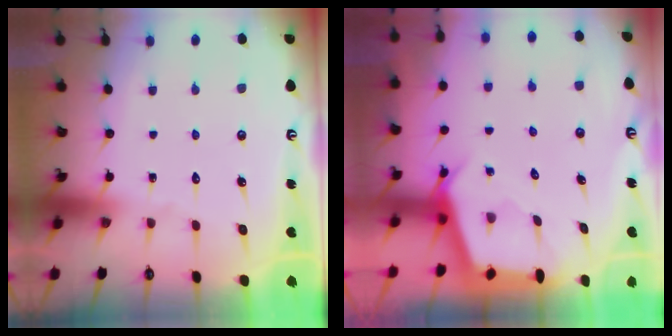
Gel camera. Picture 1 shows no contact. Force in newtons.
{"total": 2.8, "press": 2.8, "slide": 0.2}